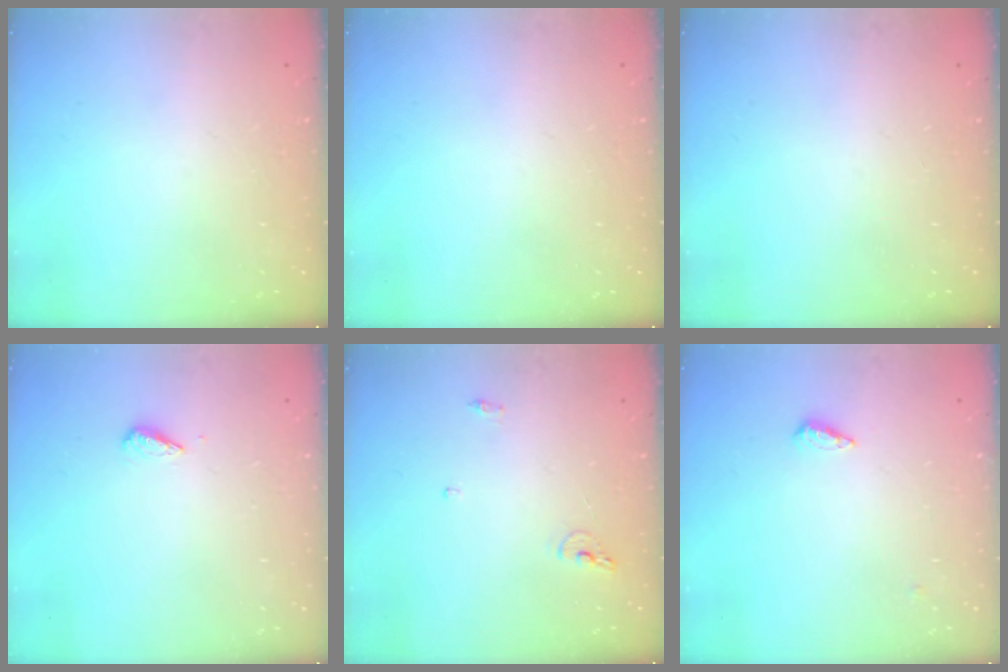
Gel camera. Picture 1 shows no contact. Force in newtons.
{"total": 0.0}
{"total": 0.0}
{"total": 2.9, "press": 2.9, "slide": 0.4}
{"total": 6.6, "press": 6.6, "slide": 0.7}
{"total": 3.2, "press": 3.1, "slide": 0.3}